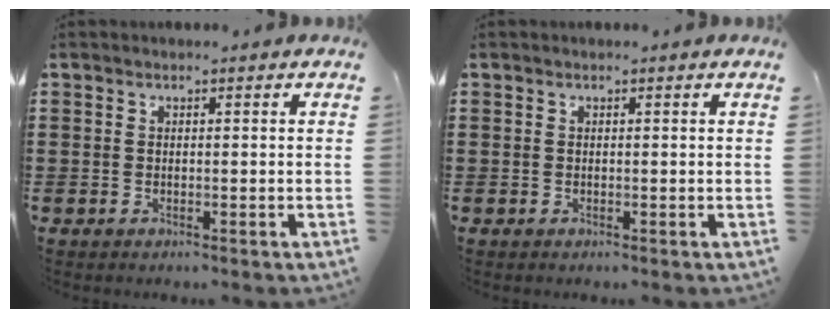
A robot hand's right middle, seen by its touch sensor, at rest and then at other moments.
{"total": 0.0}